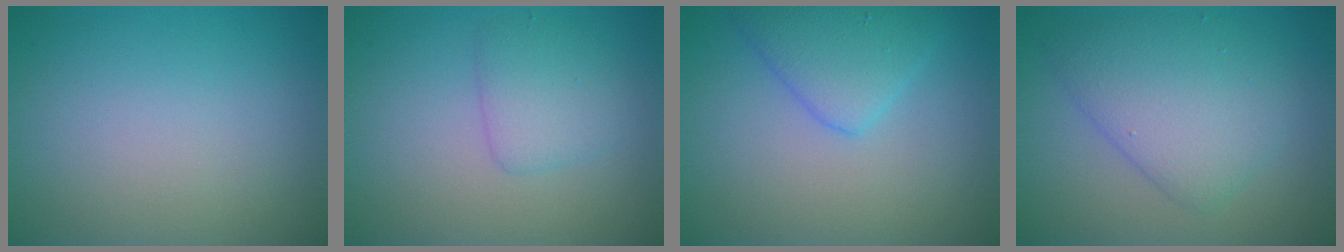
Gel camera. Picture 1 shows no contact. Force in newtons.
{"total": 2.6, "press": 2.6, "slide": 0.0}
{"total": 3.6, "press": 3.6, "slide": 0.1}
{"total": 5.3, "press": 5.3, "slide": 0.3}